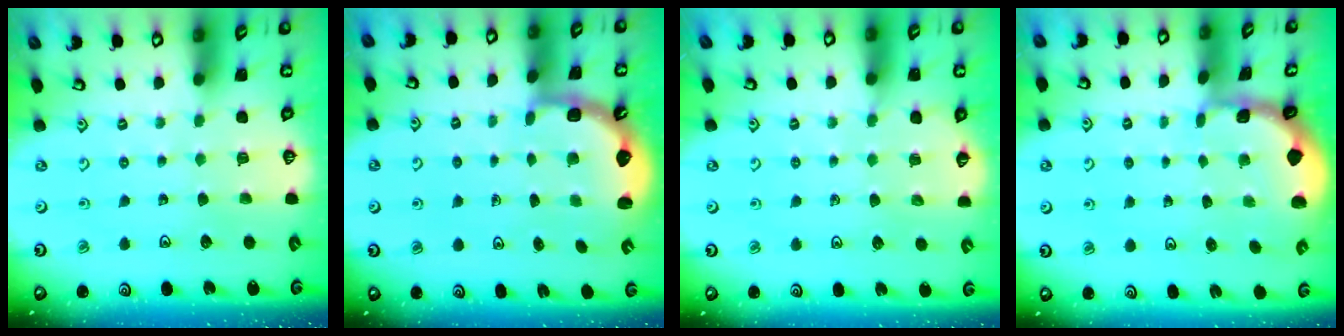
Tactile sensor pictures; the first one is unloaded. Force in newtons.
{"total": 2.5, "press": 2.1, "slide": 1.3}
{"total": 4.1, "press": 3.9, "slide": 1.0}
{"total": 0.8, "press": 0.7, "slide": 0.2}